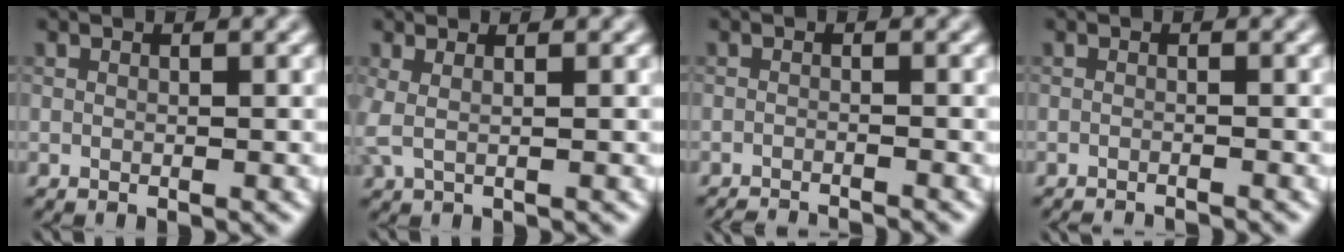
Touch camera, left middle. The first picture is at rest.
{"total": 1.6, "force": [0.6, 0.5, 1.4], "torque": [-0.027, 0.003, 0.008]}
{"total": 4.1, "force": [-3.9, 0.6, 1.1], "torque": [-0.010, -0.005, -0.056]}
{"total": 2.5, "force": [-2.3, 0.4, 0.8], "torque": [-0.007, 0.000, -0.035]}